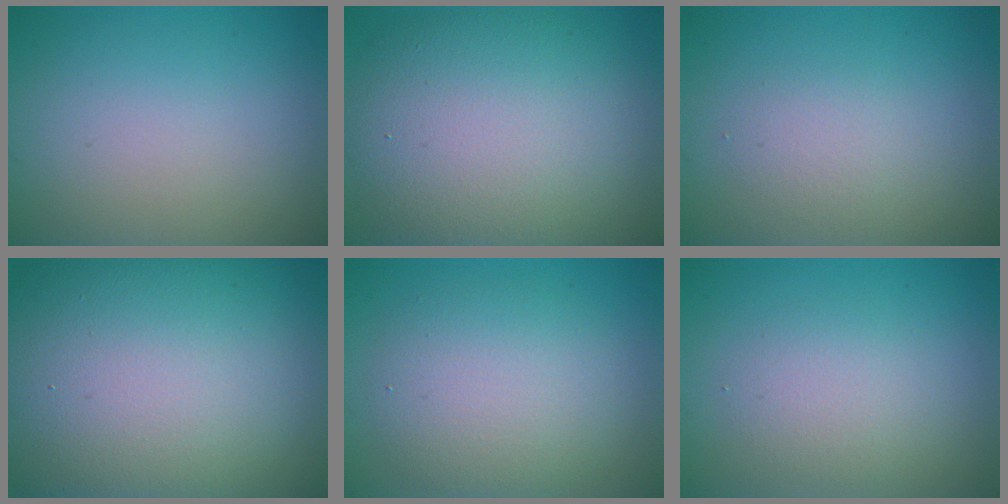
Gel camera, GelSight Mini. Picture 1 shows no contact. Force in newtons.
{"total": 12.4, "press": 12.4, "slide": 0.5}
{"total": 1.7, "press": 1.7, "slide": 0.2}
{"total": 20.6, "press": 20.5, "slide": 1.3}
{"total": 5.3, "press": 5.3, "slide": 0.6}
{"total": 2.5, "press": 2.5, "slide": 0.2}